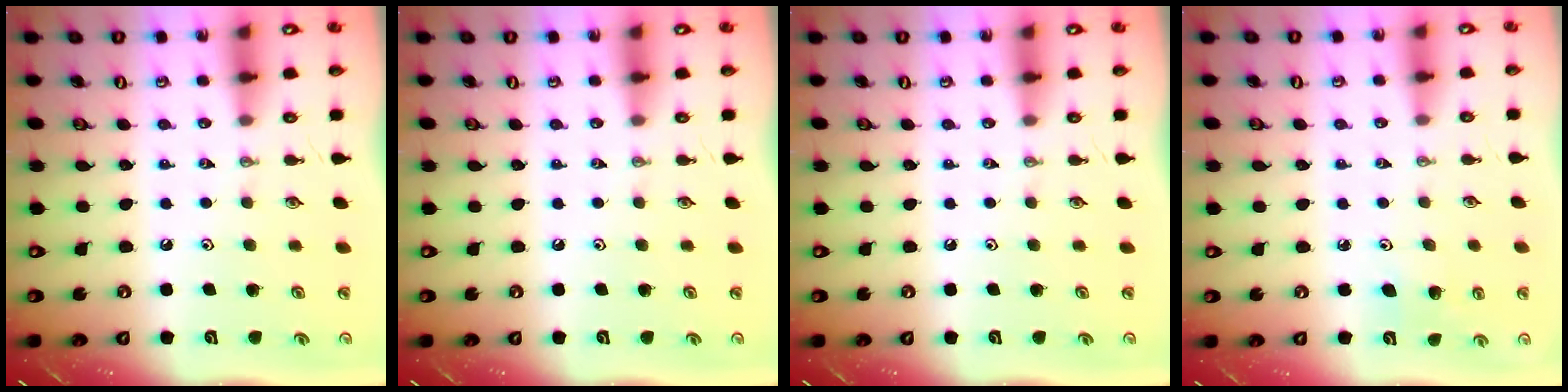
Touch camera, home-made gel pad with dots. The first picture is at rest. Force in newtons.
{"total": 0.0}
{"total": 0.0}
{"total": 4.4, "press": 4.0, "slide": 1.8}